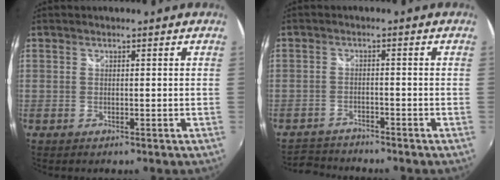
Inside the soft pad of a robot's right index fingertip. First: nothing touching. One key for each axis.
{"total": 5.6, "fx": -5.5, "fy": 0.9, "fz": 0.5, "tx": -0.024, "ty": 0.002, "tz": -0.097}